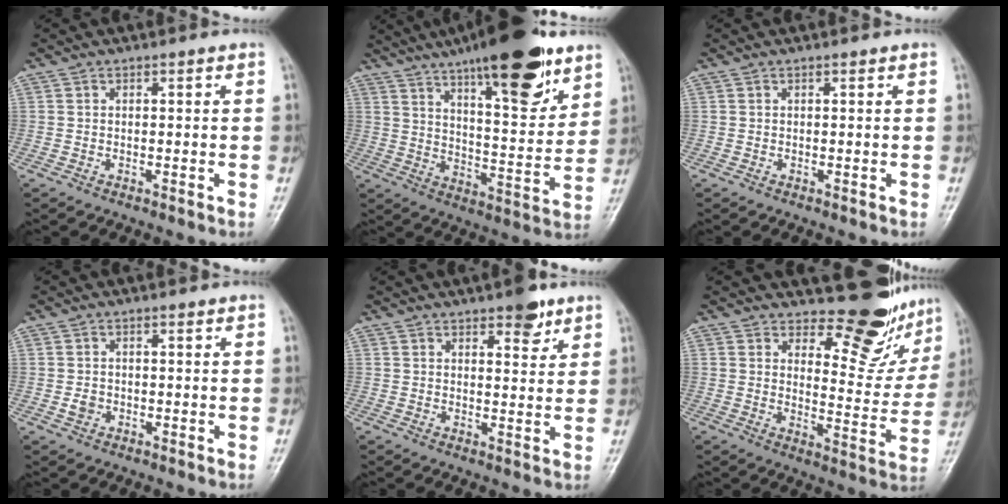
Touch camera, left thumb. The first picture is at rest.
{"total": 22.3, "force": [14.3, 6.4, 15.9], "torque": [-0.215, -0.061, 0.223]}
{"total": 0.0}
{"total": 1.7, "force": [0.0, 1.5, 0.9], "torque": [-0.008, 0.002, 0.002]}
{"total": 5.5, "force": [3.8, 2.2, 3.4], "torque": [-0.026, -0.022, 0.051]}
{"total": 13.0, "force": [11.5, 4.6, 3.8], "torque": [-0.011, -0.115, 0.144]}